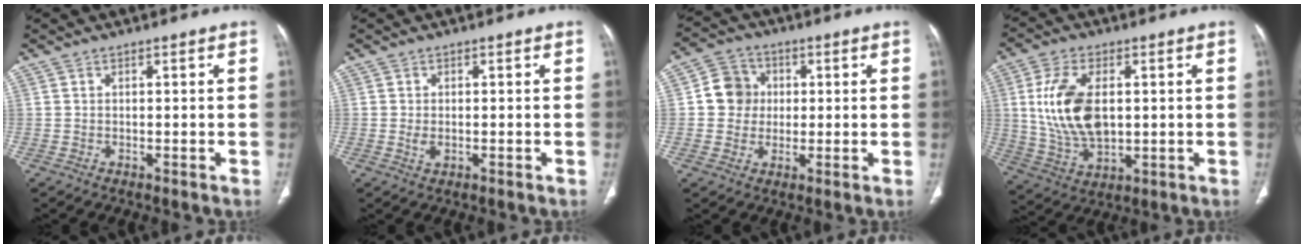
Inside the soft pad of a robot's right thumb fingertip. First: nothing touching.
{"total": 1.7, "force": [-0.2, 1.0, 1.3], "torque": [-0.028, -0.003, -0.003]}
{"total": 7.3, "force": [0.6, 6.9, 2.4], "torque": [-0.010, 0.007, 0.001]}
{"total": 14.3, "force": [1.9, 8.1, 11.6], "torque": [-0.226, -0.008, 0.046]}